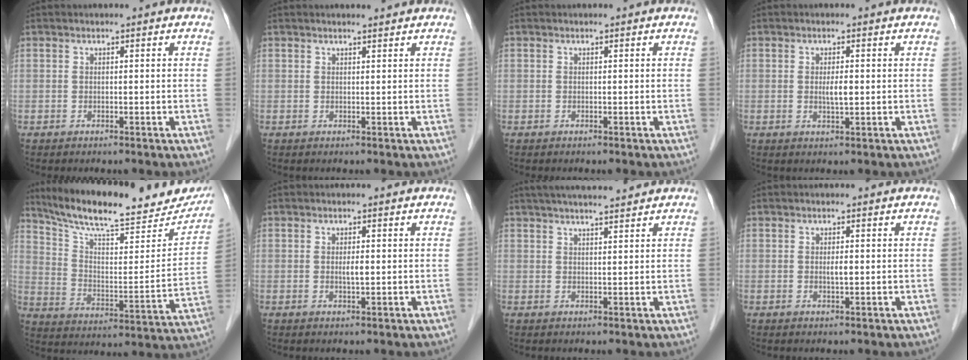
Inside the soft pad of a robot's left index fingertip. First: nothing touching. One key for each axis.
{"total": 2.1, "fx": 2.0, "fy": 0.0, "fz": 0.6, "tx": -0.011, "ty": 0.008, "tz": 0.028}
{"total": 0.0}
{"total": 2.1, "fx": 0.1, "fy": 0.4, "fz": 2.1, "tx": -0.040, "ty": -0.001, "tz": 0.003}
{"total": 24.0, "fx": 20.8, "fy": 5.5, "fz": 10.6, "tx": -0.162, "ty": -0.019, "tz": 0.293}
{"total": 1.4, "fx": 0.1, "fy": 0.2, "fz": 1.4, "tx": -0.027, "ty": -0.001, "tz": 0.002}
{"total": 9.0, "fx": 7.9, "fy": 0.6, "fz": 4.3, "tx": -0.068, "ty": 0.029, "tz": 0.113}
{"total": 1.2, "fx": 0.1, "fy": 0.2, "fz": 1.1, "tx": -0.022, "ty": -0.001, "tz": 0.002}